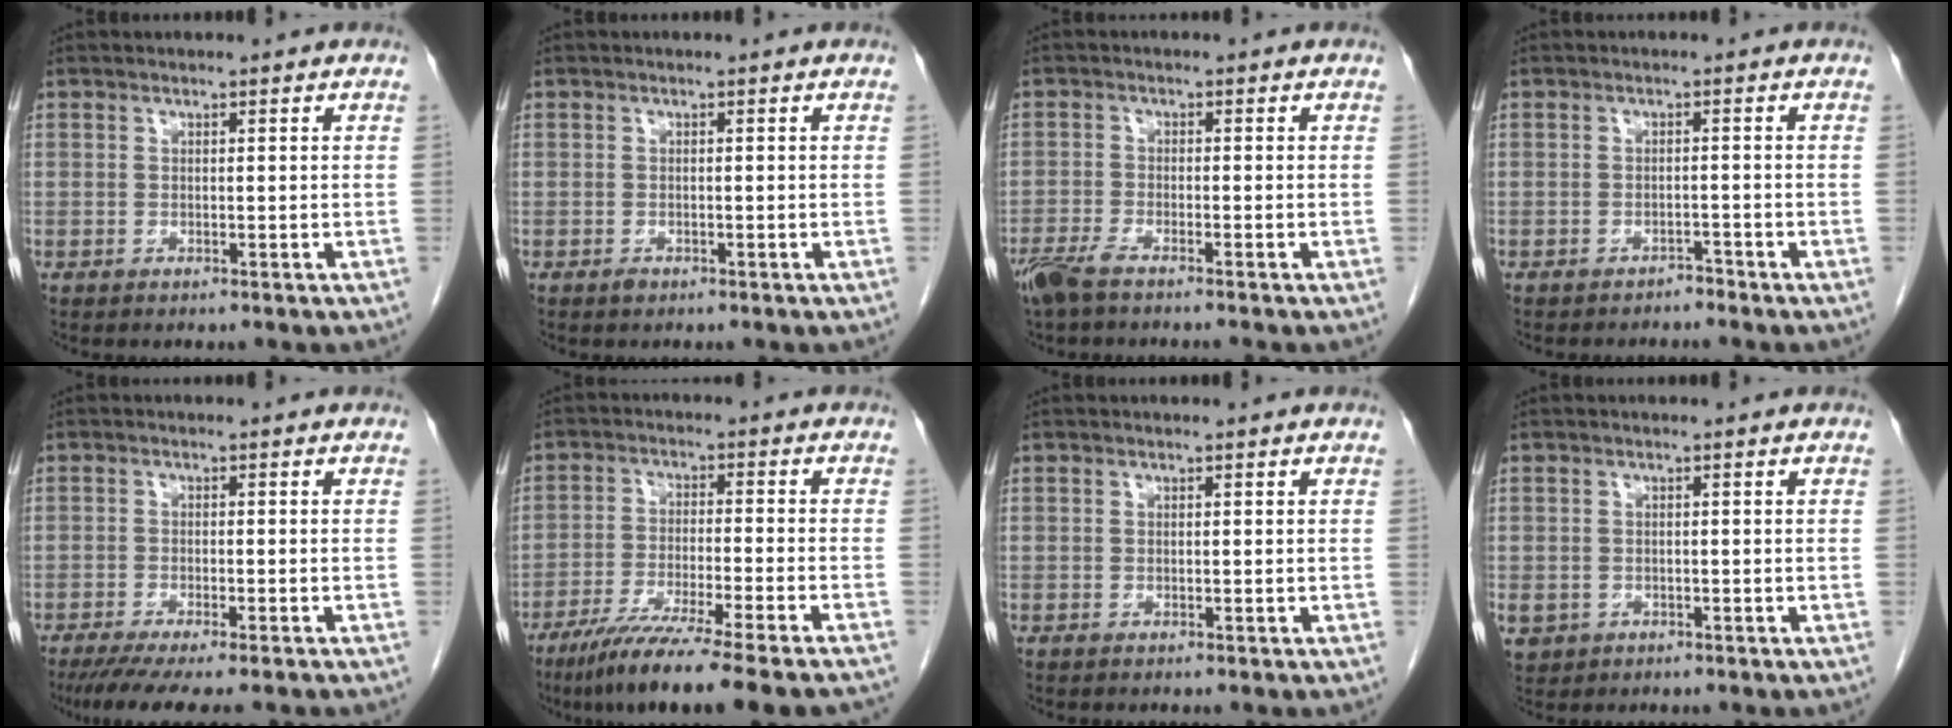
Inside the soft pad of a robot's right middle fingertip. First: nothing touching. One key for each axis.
{"total": 0.7, "fx": -0.5, "fy": 0.4, "fz": 0.3, "tx": -0.005, "ty": 0.001, "tz": -0.006}
{"total": 4.6, "fx": -3.8, "fy": 0.4, "fz": 2.7, "tx": -0.052, "ty": -0.010, "tz": -0.071}
{"total": 1.6, "fx": -1.6, "fy": 0.4, "fz": 0.1, "tx": -0.003, "ty": -0.002, "tz": -0.022}
{"total": 10.6, "fx": -8.8, "fy": 1.0, "fz": 5.7, "tx": -0.076, "ty": -0.021, "tz": -0.130}
{"total": 16.0, "fx": -12.9, "fy": -0.9, "fz": 9.5, "tx": -0.139, "ty": -0.055, "tz": -0.203}
{"total": 0.0}
{"total": 4.4, "fx": -1.9, "fy": 3.8, "fz": 1.1, "tx": -0.027, "ty": -0.001, "tz": -0.025}